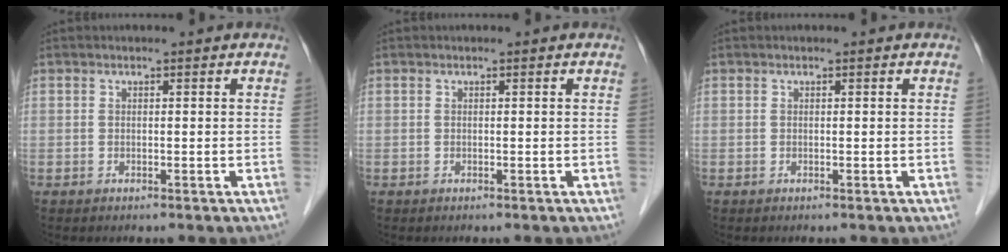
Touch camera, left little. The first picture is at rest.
{"total": 0.0}
{"total": 0.0}